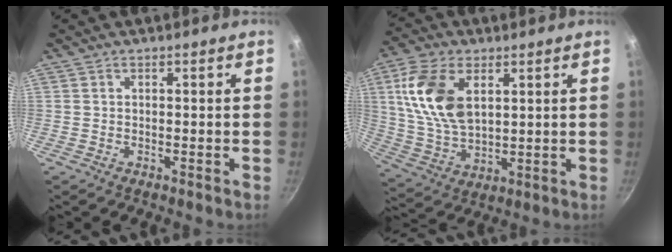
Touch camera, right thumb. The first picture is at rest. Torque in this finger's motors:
{"motor_torque": [-0.50, 1.04, 1.37, 0.24, 0.19]}